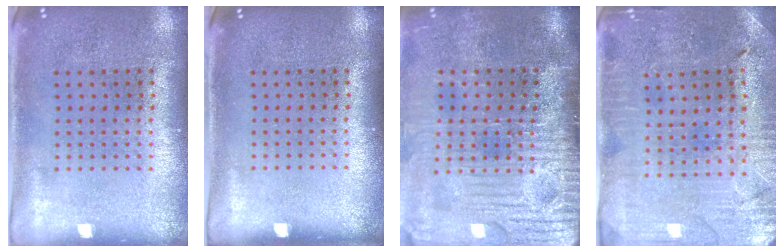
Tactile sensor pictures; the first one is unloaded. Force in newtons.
{"total": 0.0}
{"total": 4.7, "press": 4.1, "slide": 2.5}
{"total": 1.0, "press": 0.9, "slide": 0.2}